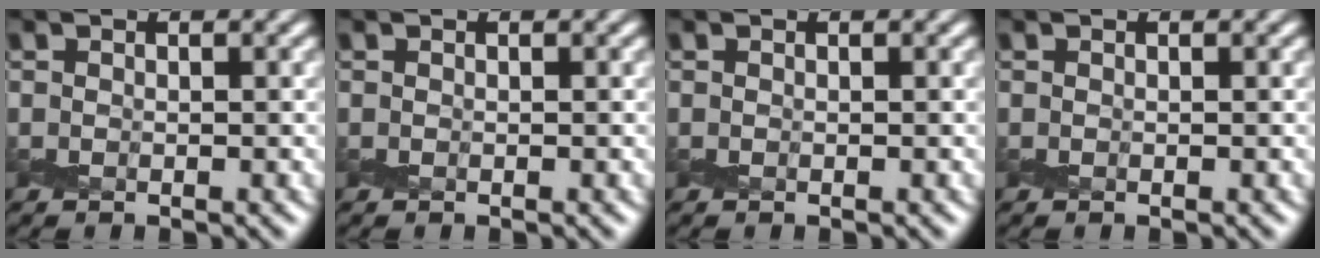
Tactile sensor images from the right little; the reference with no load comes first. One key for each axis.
{"total": 0.0}
{"total": 0.0}
{"total": 0.0}